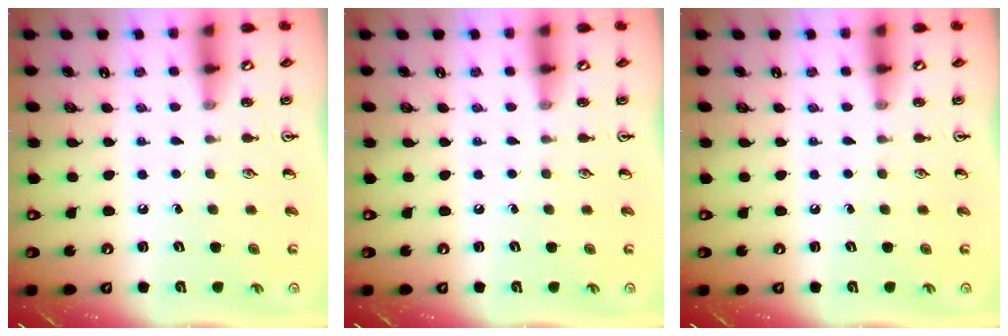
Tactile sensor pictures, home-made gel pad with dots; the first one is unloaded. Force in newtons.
{"total": 0.0}
{"total": 0.0}